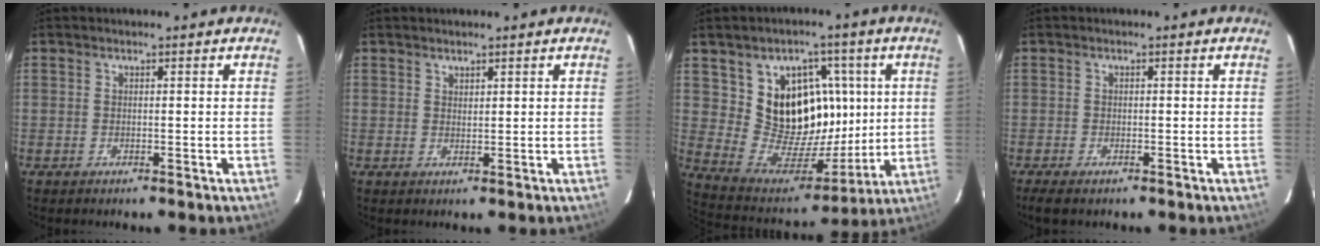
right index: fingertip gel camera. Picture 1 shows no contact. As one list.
[{"total": 1.1, "force": [1.0, 0.4, 0.2], "torque": [-0.003, 0.001, 0.018]}, {"total": 15.8, "force": [4.9, 13.4, 6.7], "torque": [-0.135, 0.008, 0.103]}, {"total": 3.3, "force": [-2.3, 1.3, 1.9], "torque": [-0.044, -0.012, -0.042]}]